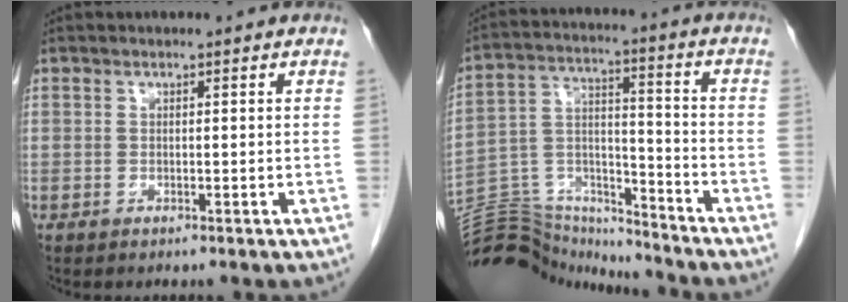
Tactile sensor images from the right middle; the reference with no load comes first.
{"total": 16.7, "force": [-16.5, 2.2, 1.9], "torque": [-0.041, 0.047, -0.272]}